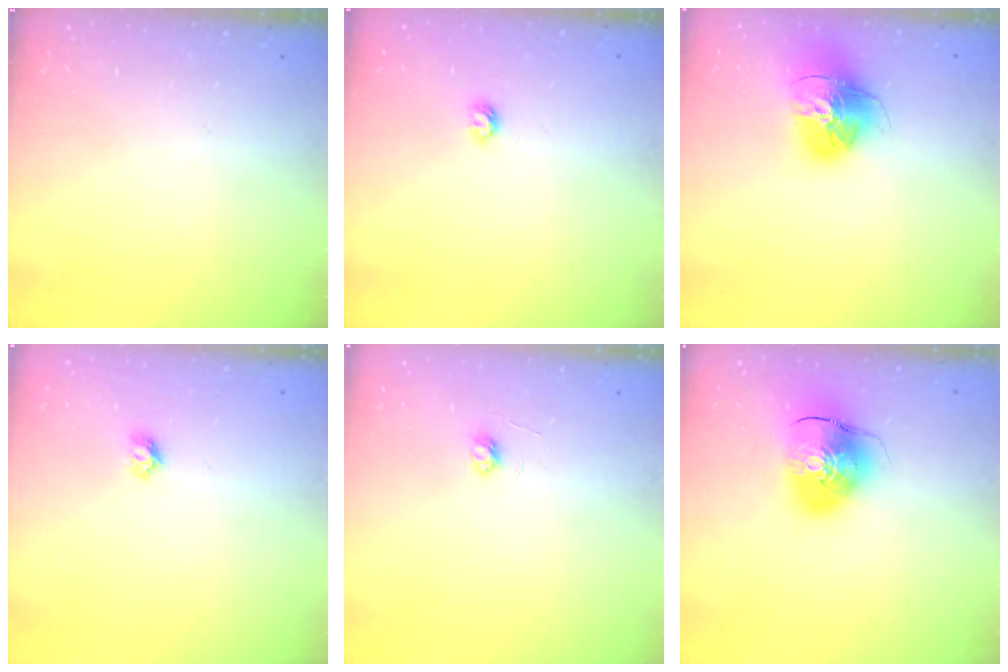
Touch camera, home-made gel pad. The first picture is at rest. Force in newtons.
{"total": 3.4, "press": 3.4, "slide": 0.5}
{"total": 15.3, "press": 15.3, "slide": 1.5}
{"total": 4.2, "press": 4.2, "slide": 0.4}
{"total": 3.1, "press": 3.1, "slide": 0.4}
{"total": 11.8, "press": 11.7, "slide": 1.9}